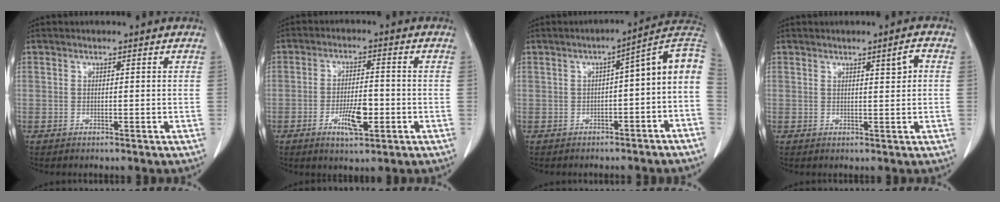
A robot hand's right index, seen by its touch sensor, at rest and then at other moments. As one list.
[{"total": 6.1, "force": [-2.2, 1.8, 5.4], "torque": [-0.100, -0.002, -0.031]}, {"total": 10.1, "force": [-1.6, 2.2, 9.8], "torque": [-0.125, 0.036, -0.023]}, {"total": 2.7, "force": [0.8, 0.3, 2.5], "torque": [-0.036, 0.000, 0.013]}]